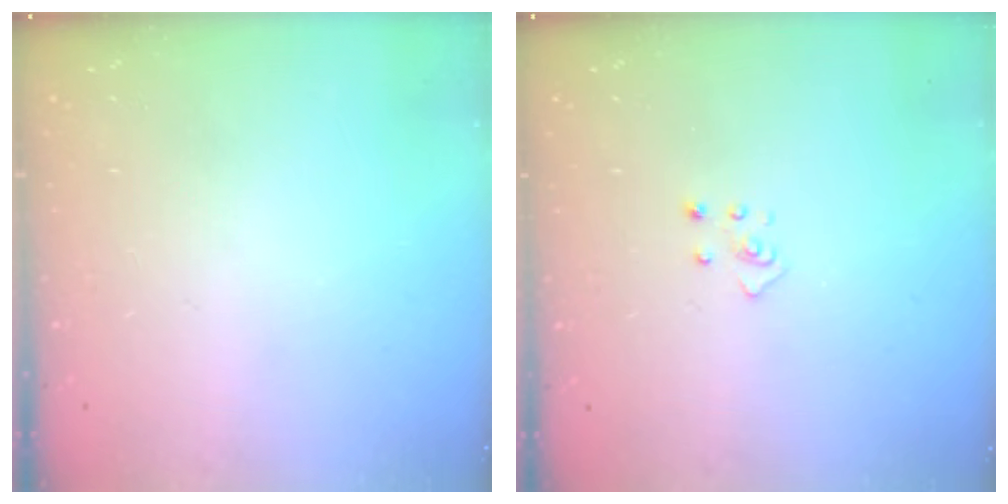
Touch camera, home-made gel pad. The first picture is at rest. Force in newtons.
{"total": 2.5, "press": 2.4, "slide": 0.3}